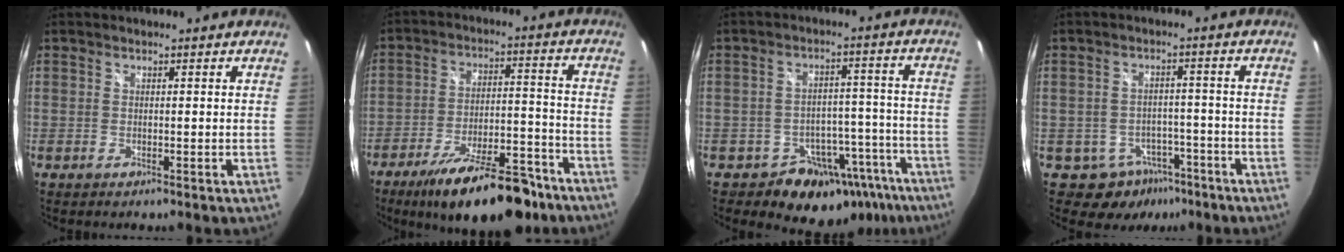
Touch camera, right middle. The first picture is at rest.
{"total": 19.8, "force": [-14.8, 6.3, 11.6], "torque": [-0.192, -0.009, -0.211]}
{"total": 13.7, "force": [-9.3, 9.4, 3.7], "torque": [-0.047, 0.050, -0.095]}
{"total": 7.4, "force": [-4.8, 5.5, 1.5], "torque": [-0.030, 0.022, -0.050]}